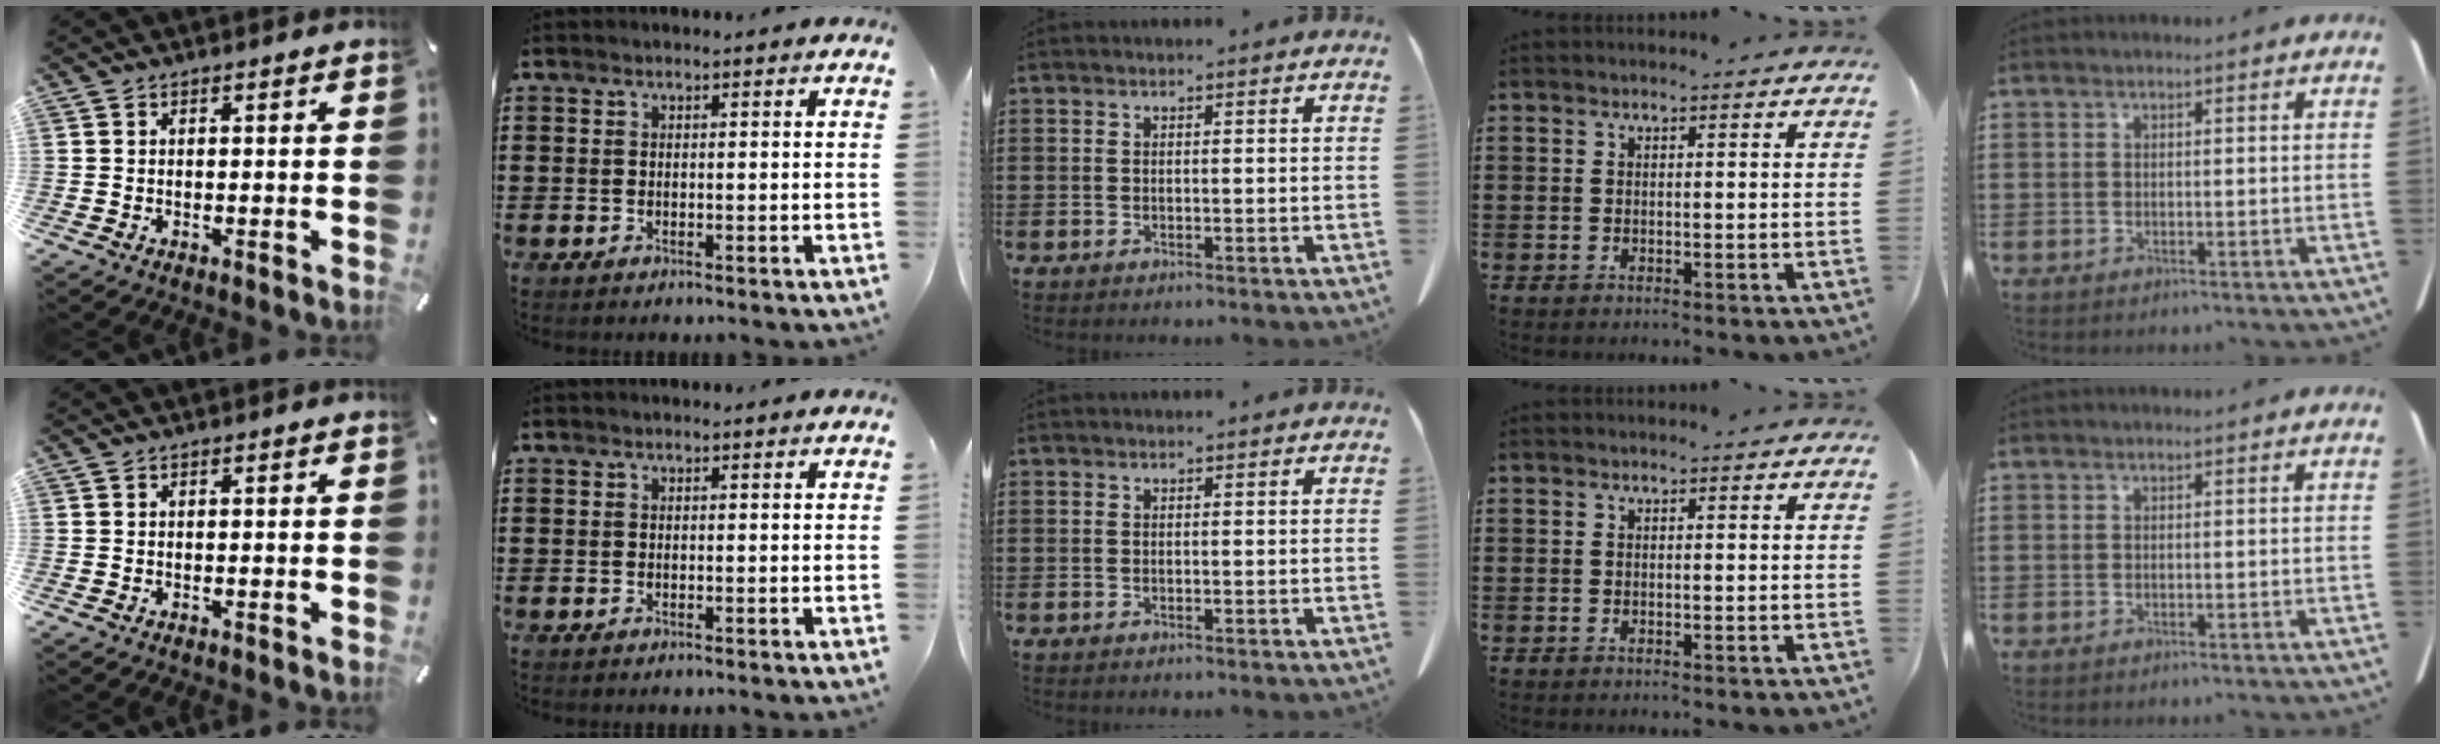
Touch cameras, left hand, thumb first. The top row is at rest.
{}